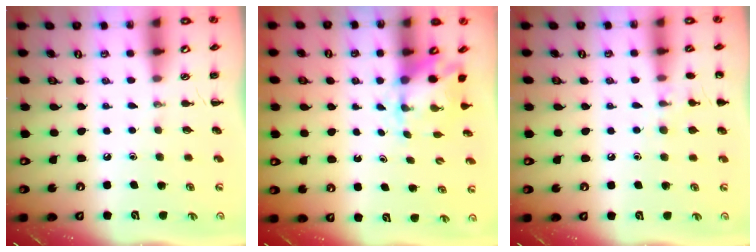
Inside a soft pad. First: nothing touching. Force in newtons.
{"total": 2.5, "press": 2.3, "slide": 1.0}
{"total": 8.1, "press": 7.8, "slide": 2.3}